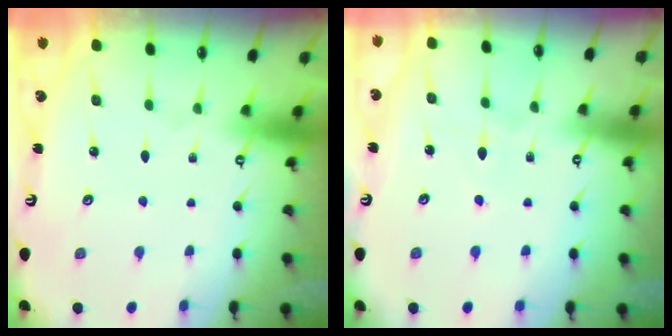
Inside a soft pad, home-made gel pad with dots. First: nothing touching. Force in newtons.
{"total": 3.9, "press": 3.9, "slide": 0.5}